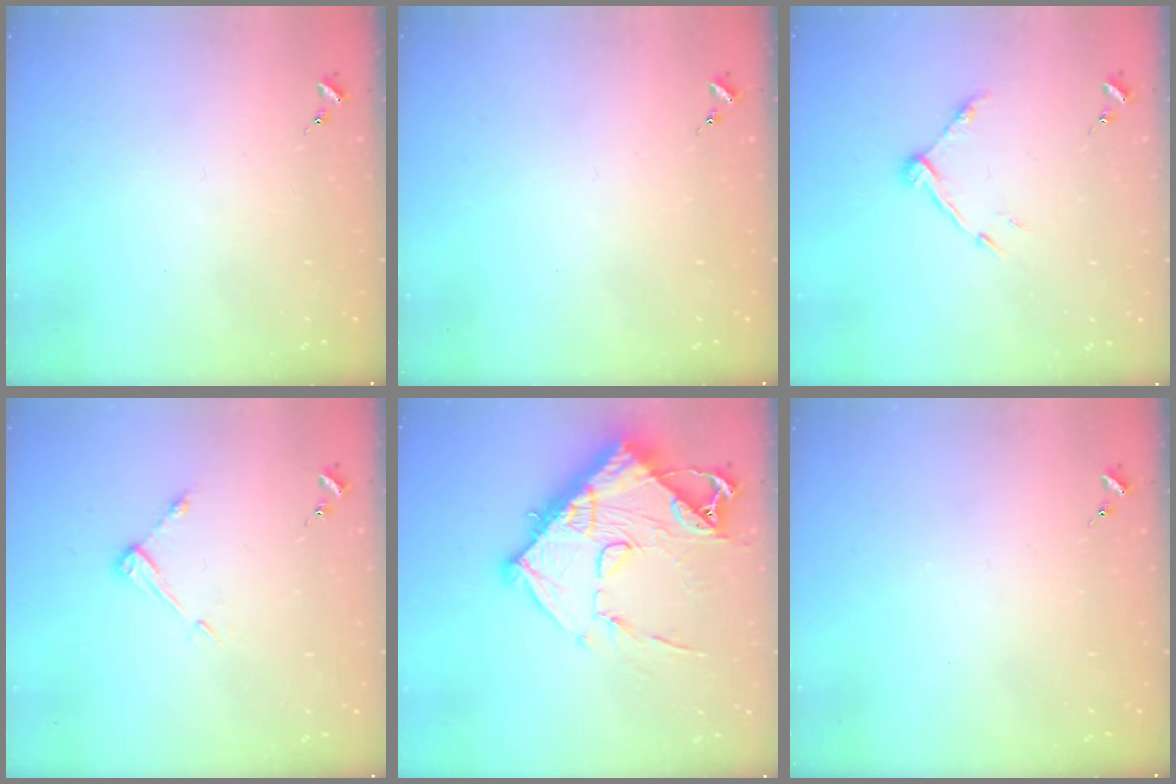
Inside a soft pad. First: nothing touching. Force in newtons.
{"total": 0.0}
{"total": 8.7, "press": 8.7, "slide": 0.5}
{"total": 5.2, "press": 5.1, "slide": 0.3}
{"total": 17.9, "press": 17.8, "slide": 2.0}
{"total": 0.0}